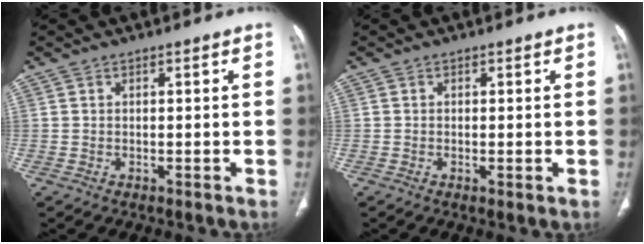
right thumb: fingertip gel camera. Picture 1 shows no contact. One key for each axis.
{"total": 0.9, "fx": -0.2, "fy": 0.2, "fz": 0.9, "tx": -0.022, "ty": -0.005, "tz": -0.004}